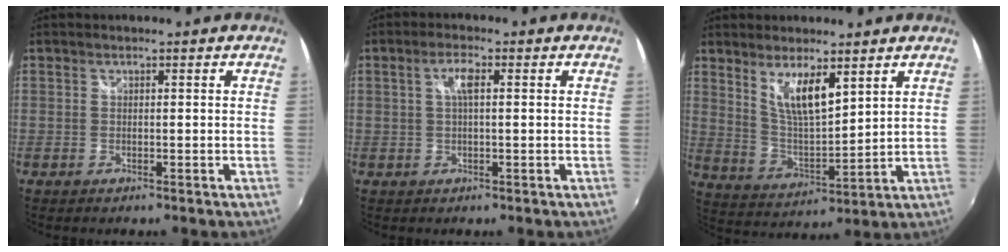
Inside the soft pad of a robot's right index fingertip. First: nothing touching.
{"total": 3.1, "force": [0.6, 0.7, 2.9], "torque": [-0.057, 0.006, 0.010]}
{"total": 9.1, "force": [5.3, 2.5, 6.9], "torque": [-0.125, -0.010, 0.107]}